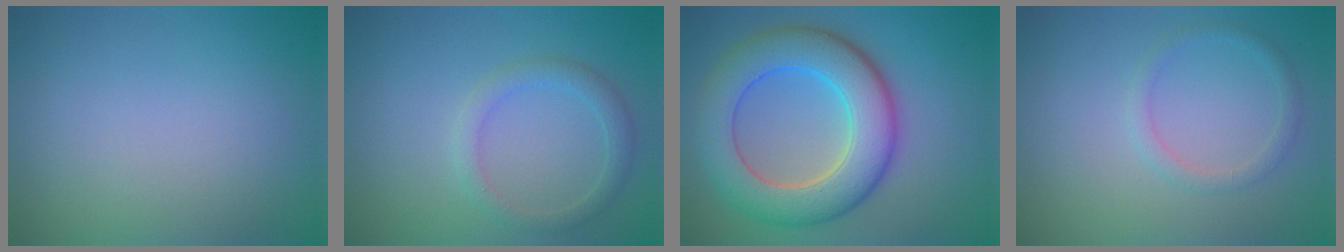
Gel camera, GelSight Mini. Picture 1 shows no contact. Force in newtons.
{"total": 2.1, "press": 2.1, "slide": 0.3}
{"total": 9.1, "press": 9.1, "slide": 0.5}
{"total": 1.3, "press": 1.3, "slide": 0.1}